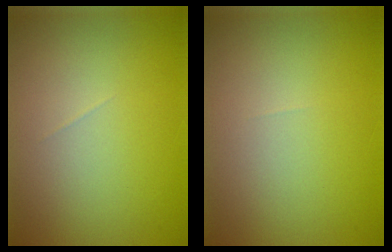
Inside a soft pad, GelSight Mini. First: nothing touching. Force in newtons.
{"total": 0.0}